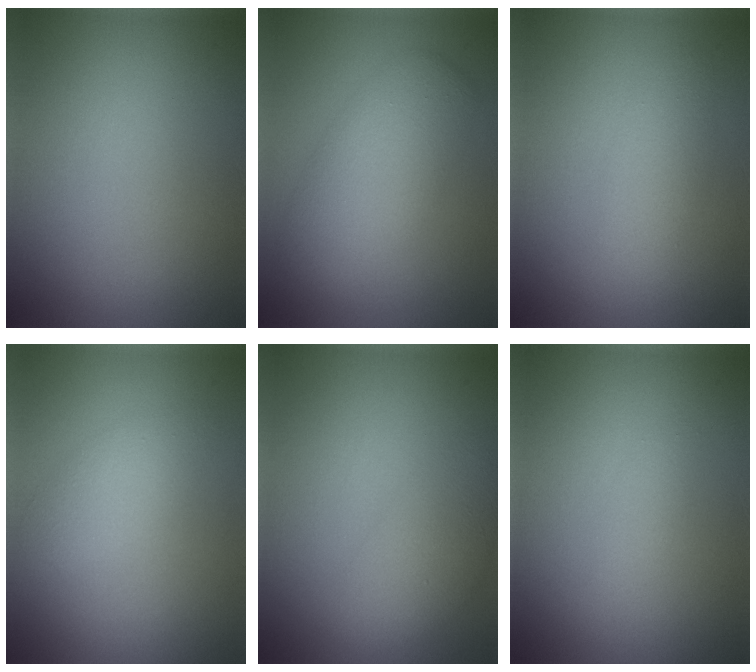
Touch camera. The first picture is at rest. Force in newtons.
{"total": 5.4, "press": 5.4, "slide": 0.1}
{"total": 2.4, "press": 2.4, "slide": 0.0}
{"total": 2.3, "press": 2.3, "slide": 0.2}
{"total": 3.5, "press": 3.5, "slide": 0.2}
{"total": 0.8, "press": 0.8, "slide": 0.0}